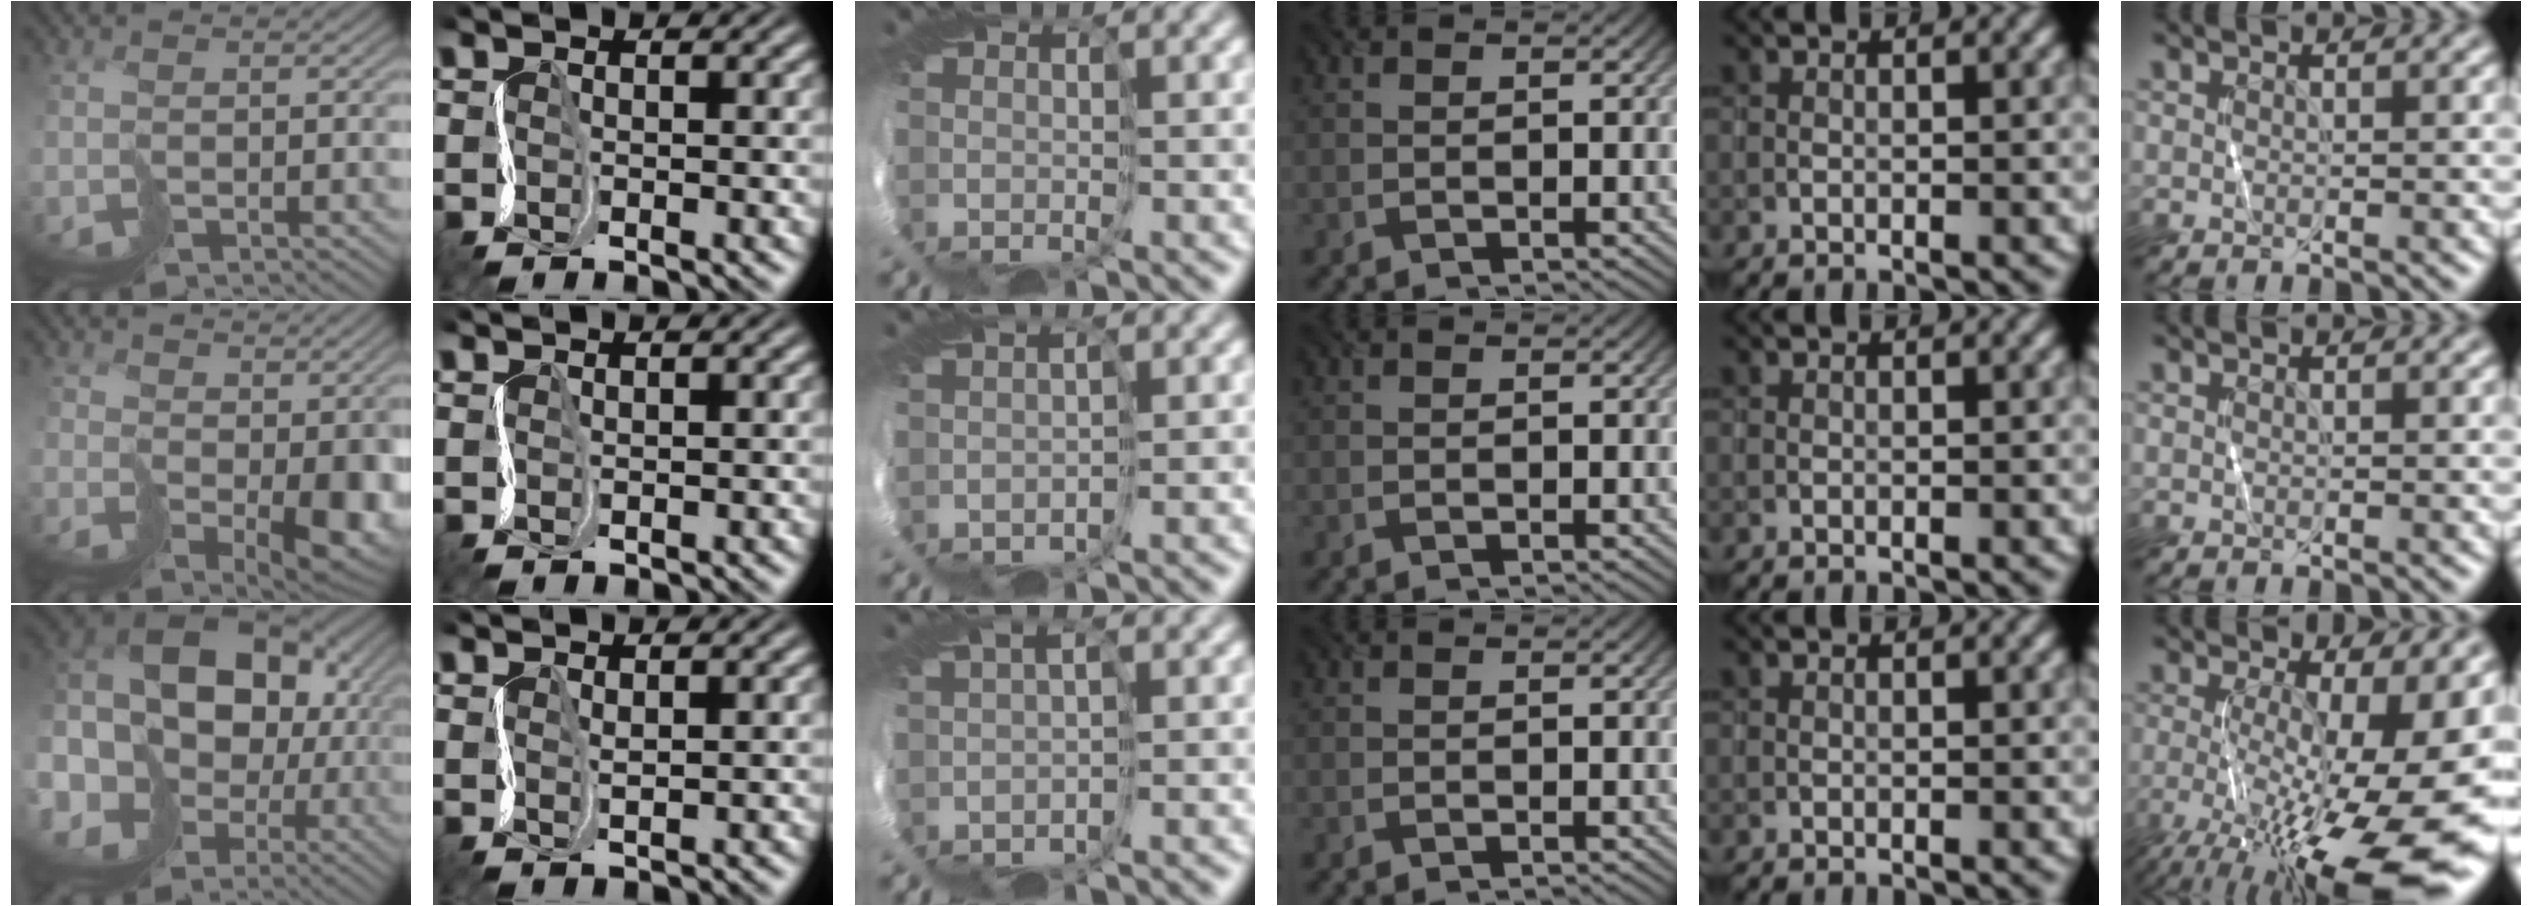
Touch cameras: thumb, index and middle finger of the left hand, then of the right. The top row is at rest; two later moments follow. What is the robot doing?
{"motion": "cut", "object": "wrapping paper"}